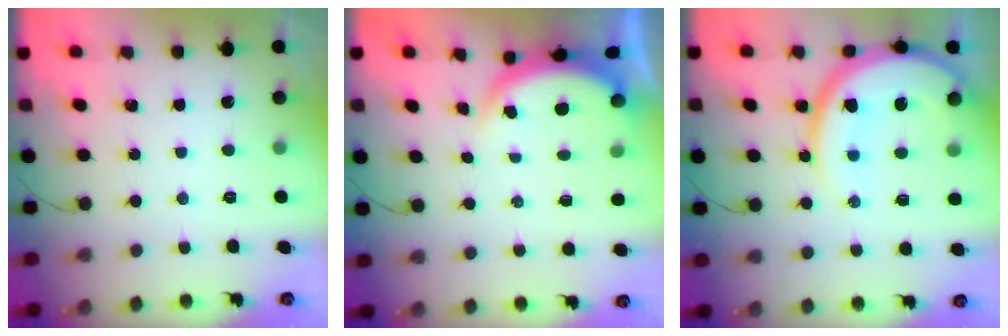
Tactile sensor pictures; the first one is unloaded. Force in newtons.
{"total": 4.7, "press": 4.5, "slide": 1.3}
{"total": 16.9, "press": 16.8, "slide": 1.8}